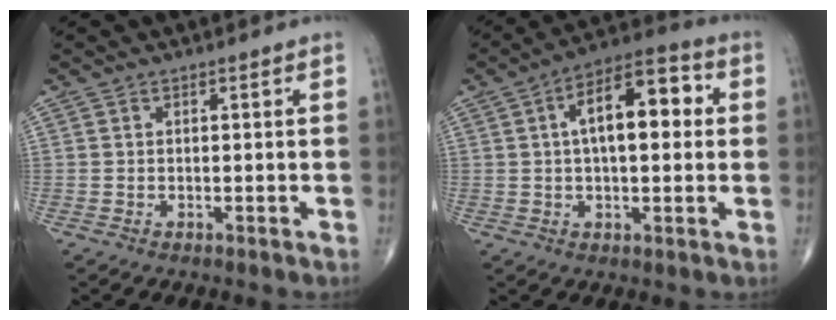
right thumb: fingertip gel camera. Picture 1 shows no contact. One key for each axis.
{"total": 13.9, "fx": 2.4, "fy": 6.5, "fz": 12.1, "tx": -0.175, "ty": 0.026, "tz": 0.030}